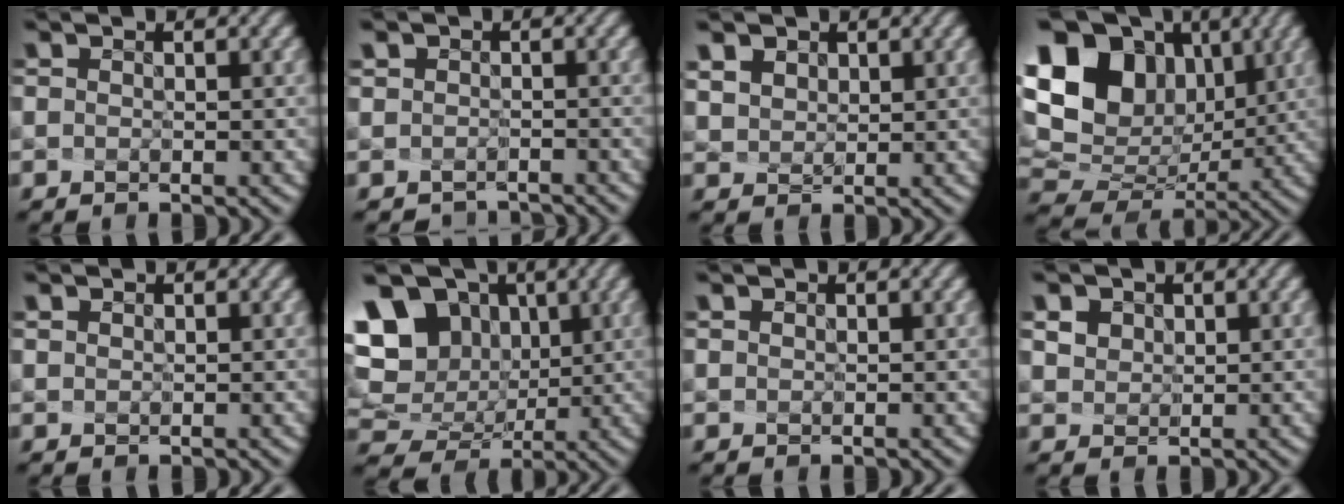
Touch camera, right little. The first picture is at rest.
{"total": 1.9, "force": [-0.9, 1.6, -0.5], "torque": [0.018, -0.008, -0.024]}
{"total": 3.2, "force": [2.4, 1.9, 1.0], "torque": [-0.064, -0.019, 0.068]}
{"total": 17.8, "force": [6.2, 13.6, 9.6], "torque": [-0.234, 0.035, 0.139]}
{"total": 0.8, "force": [0.7, 0.4, 0.3], "torque": [-0.015, -0.005, 0.018]}
{"total": 13.4, "force": [3.4, 10.9, 7.2], "torque": [-0.179, 0.003, 0.088]}
{"total": 0.5, "force": [0.4, 0.3, 0.2], "torque": [-0.010, -0.003, 0.013]}
{"total": 5.5, "force": [3.4, 3.8, 2.2], "torque": [-0.076, -0.001, 0.069]}